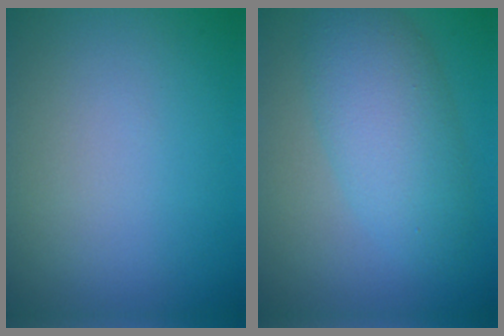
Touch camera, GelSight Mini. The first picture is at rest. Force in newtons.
{"total": 5.6, "press": 5.6, "slide": 0.2}